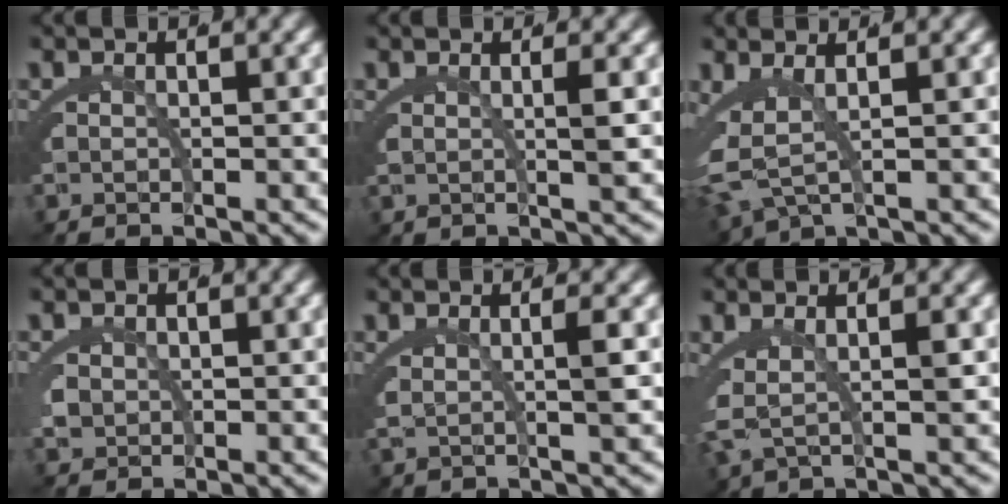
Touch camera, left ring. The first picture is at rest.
{"total": 1.9, "force": [0.8, -0.8, 1.6], "torque": [-0.020, -0.005, 0.020]}
{"total": 4.7, "force": [0.3, 3.1, 3.6], "torque": [-0.099, -0.019, 0.015]}
{"total": 0.9, "force": [0.0, 0.6, 0.6], "torque": [-0.022, -0.006, 0.008]}
{"total": 2.1, "force": [0.9, -0.6, 1.7], "torque": [-0.026, -0.004, 0.024]}
{"total": 3.3, "force": [0.9, 1.4, 2.9], "torque": [-0.071, -0.016, 0.027]}